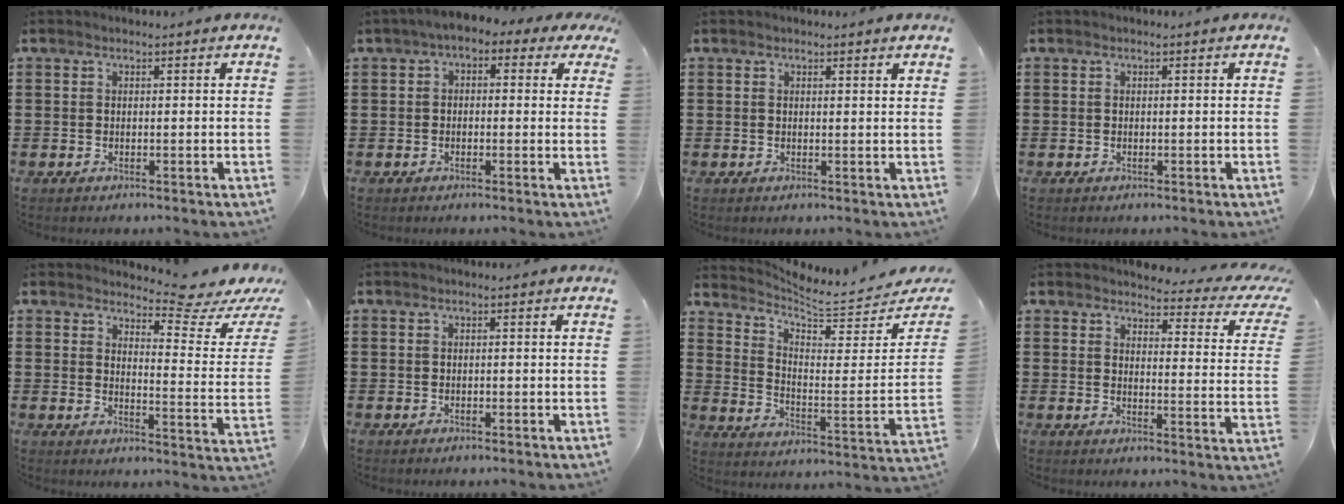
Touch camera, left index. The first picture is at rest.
{"total": 2.5, "force": [-0.4, 1.4, 2.0], "torque": [-0.040, 0.010, -0.013]}
{"total": 0.9, "force": [0.7, 0.0, 0.5], "torque": [-0.003, -0.006, 0.013]}
{"total": 0.0}
{"total": 6.5, "force": [5.8, 0.4, 2.9], "torque": [-0.050, -0.045, 0.095]}
{"total": 0.0}
{"total": 5.4, "force": [5.1, 0.2, 1.6], "torque": [-0.054, -0.056, 0.081]}
{"total": 3.4, "force": [3.0, 0.6, 1.4], "torque": [-0.030, -0.025, 0.045]}